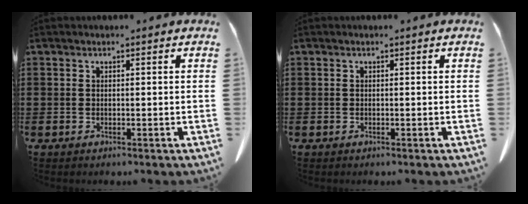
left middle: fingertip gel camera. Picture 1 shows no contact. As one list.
[{"total": 0.0}]